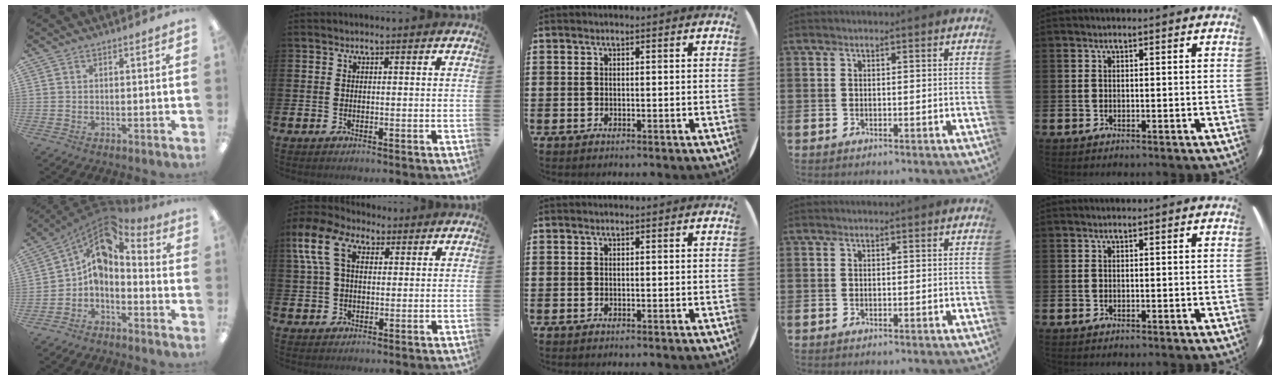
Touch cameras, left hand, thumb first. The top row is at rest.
{"thumb": {"total": 7.4, "force": [0.7, 5.1, 5.3], "torque": [-0.079, -0.009, 0.015]}, "index": {"total": 8.3, "force": [4.6, 5.1, 4.6], "torque": [-0.127, 0.007, 0.085]}}